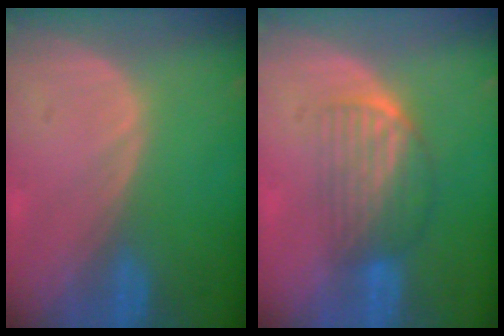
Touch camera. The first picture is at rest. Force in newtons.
{"total": 6.9, "press": 5.8, "slide": 3.7}